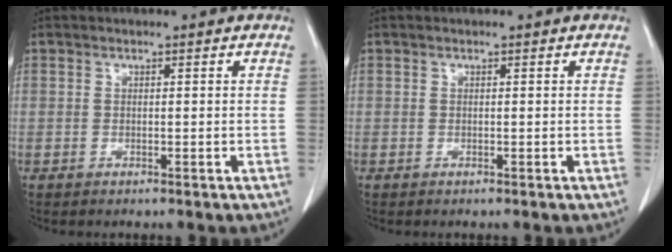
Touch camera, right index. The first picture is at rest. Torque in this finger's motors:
{"motor_torque": [-0.01, 0.00, 0.00, 0.00]}